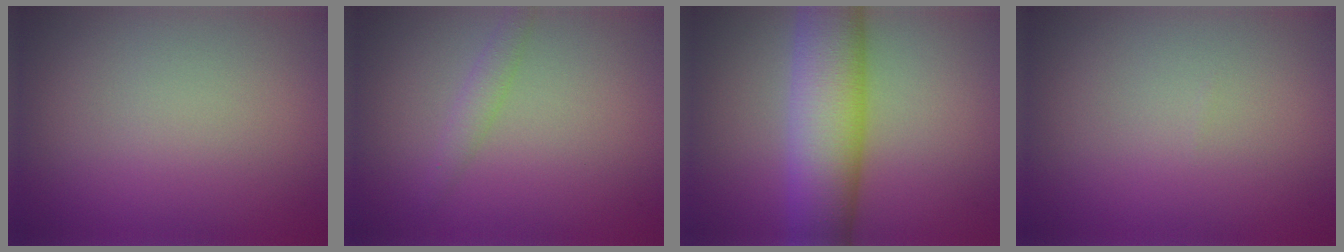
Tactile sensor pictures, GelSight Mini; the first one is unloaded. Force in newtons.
{"total": 1.4, "press": 1.4, "slide": 0.0}
{"total": 9.0, "press": 9.0, "slide": 0.2}
{"total": 0.0}